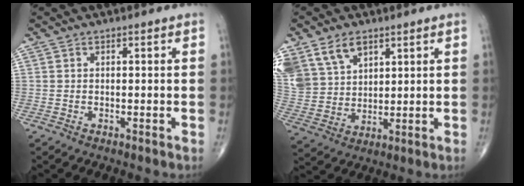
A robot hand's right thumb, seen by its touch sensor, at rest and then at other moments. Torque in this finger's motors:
{"motor_torque": [0.06, 0.24, 0.60, 0.57, 0.11]}